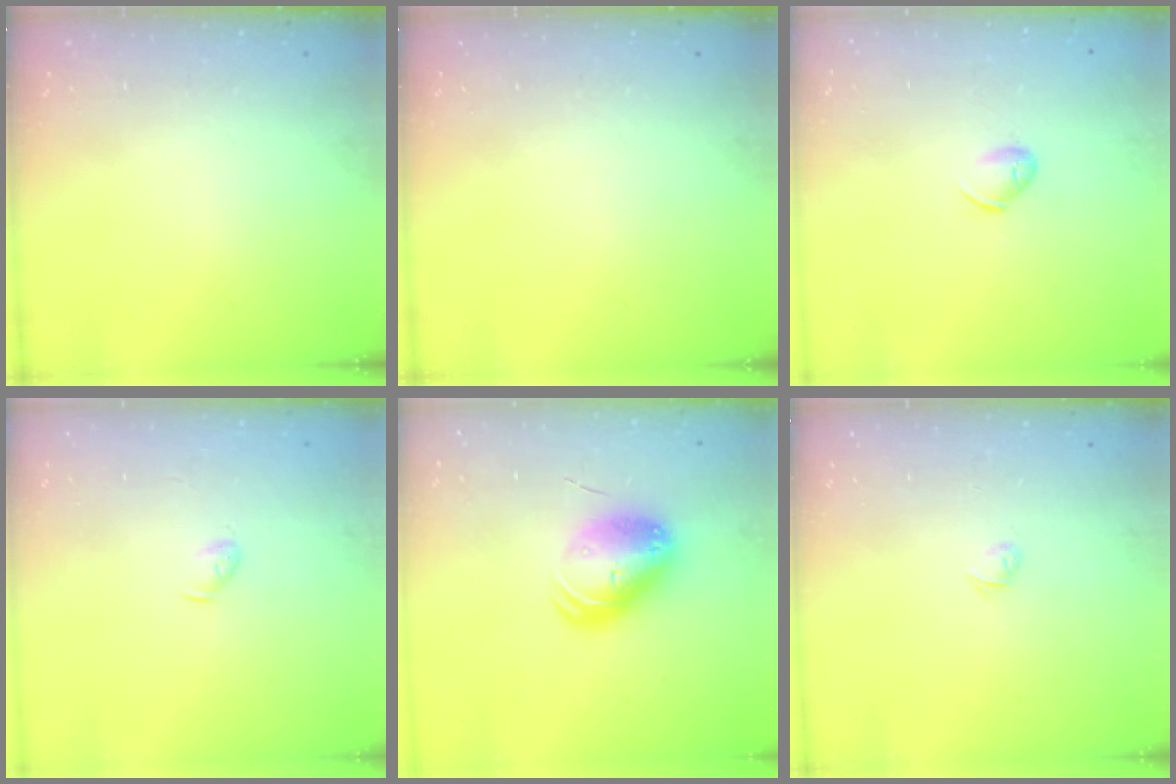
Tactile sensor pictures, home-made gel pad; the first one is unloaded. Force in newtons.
{"total": 0.0}
{"total": 5.8, "press": 5.8, "slide": 1.0}
{"total": 3.6, "press": 3.5, "slide": 0.7}
{"total": 10.9, "press": 10.7, "slide": 2.0}
{"total": 3.1, "press": 3.1, "slide": 0.5}